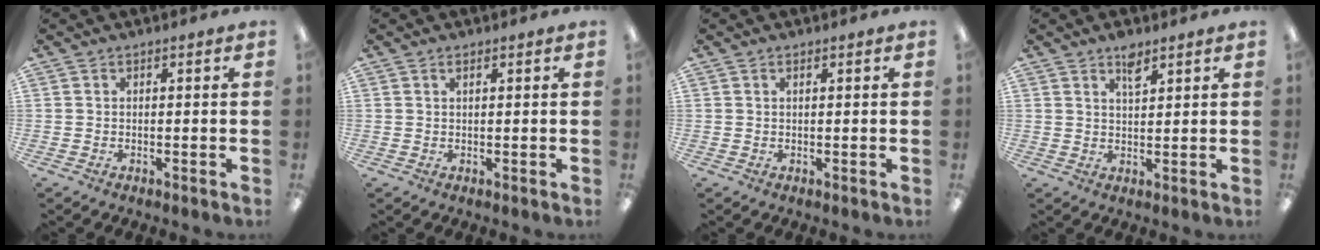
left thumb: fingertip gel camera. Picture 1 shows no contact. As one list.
[{"total": 1.1, "force": [0.7, 0.5, 0.8], "torque": [-0.009, -0.002, 0.011]}, {"total": 0.8, "force": [0.5, 0.3, 0.5], "torque": [-0.012, 0.002, 0.010]}, {"total": 4.2, "force": [3.0, 1.6, 2.5], "torque": [-0.040, -0.009, 0.051]}]